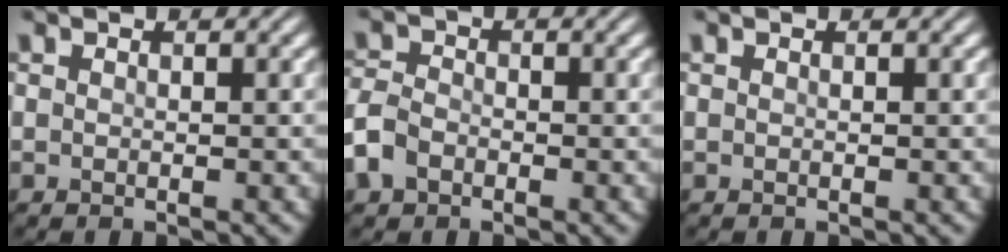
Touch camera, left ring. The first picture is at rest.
{"total": 3.0, "force": [-1.5, 2.1, 1.6], "torque": [-0.036, 0.003, -0.041]}
{"total": 0.0}